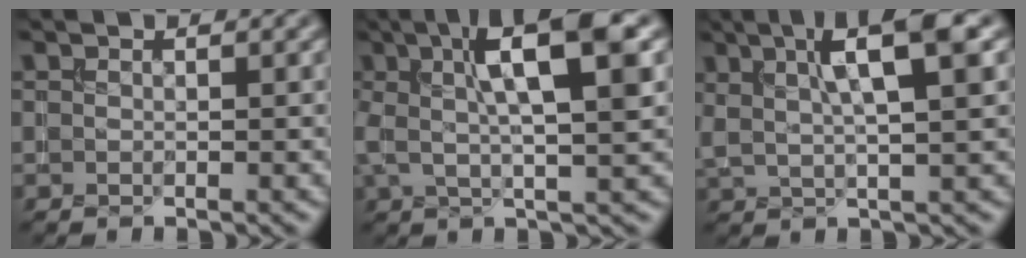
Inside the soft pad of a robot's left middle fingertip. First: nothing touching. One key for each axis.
{"total": 8.3, "fx": 2.1, "fy": 1.8, "fz": 7.8, "tx": -0.126, "ty": 0.011, "tz": 0.032}
{"total": 6.2, "fx": 2.4, "fy": 1.2, "fz": 5.6, "tx": -0.087, "ty": 0.004, "tz": 0.041}